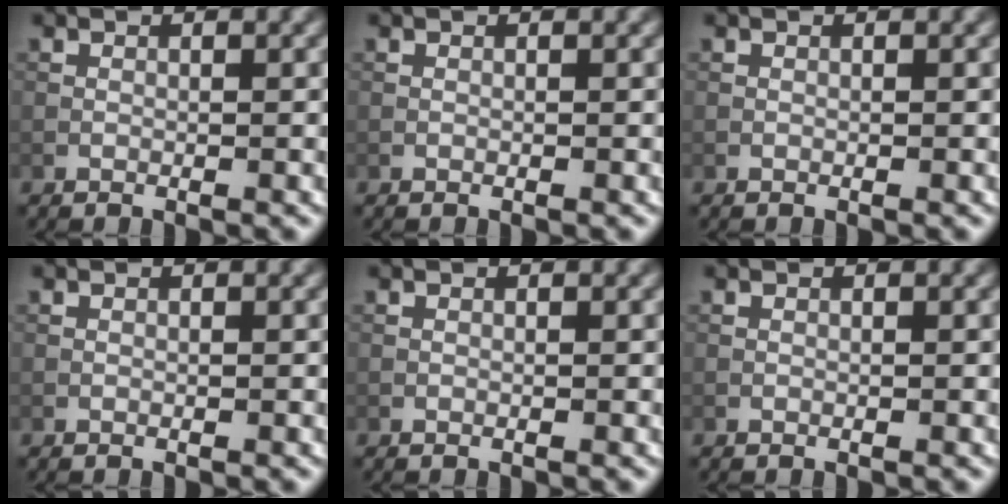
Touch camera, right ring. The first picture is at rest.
{"total": 0.0}
{"total": 0.0}
{"total": 0.0}
{"total": 0.0}
{"total": 0.0}